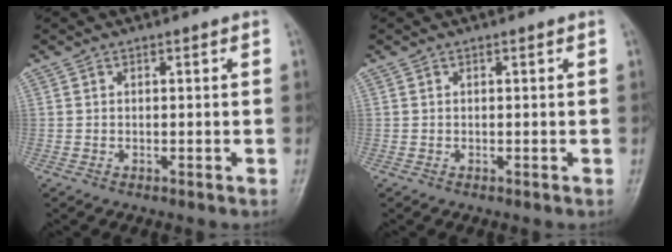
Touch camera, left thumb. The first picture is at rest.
{"total": 0.0}